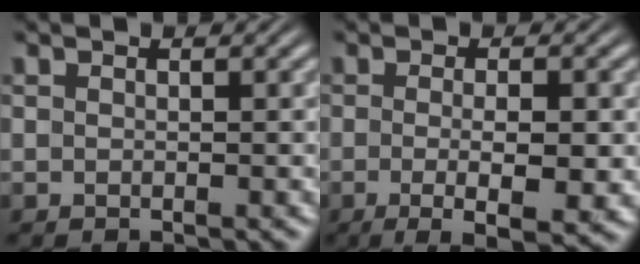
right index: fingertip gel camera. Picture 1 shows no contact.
{"total": 6.0, "force": [-3.1, 1.4, 4.9], "torque": [-0.080, -0.026, -0.036]}